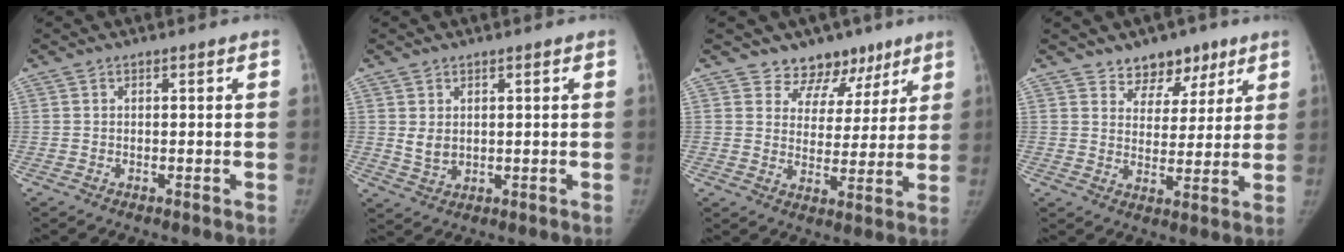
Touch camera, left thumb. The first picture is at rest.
{"total": 3.1, "force": [0.8, 2.3, 2.0], "torque": [-0.025, -0.012, 0.024]}
{"total": 9.0, "force": [6.6, 6.0, 0.9], "torque": [0.041, -0.039, 0.099]}
{"total": 7.9, "force": [5.5, 5.1, 2.3], "torque": [0.013, -0.029, 0.087]}